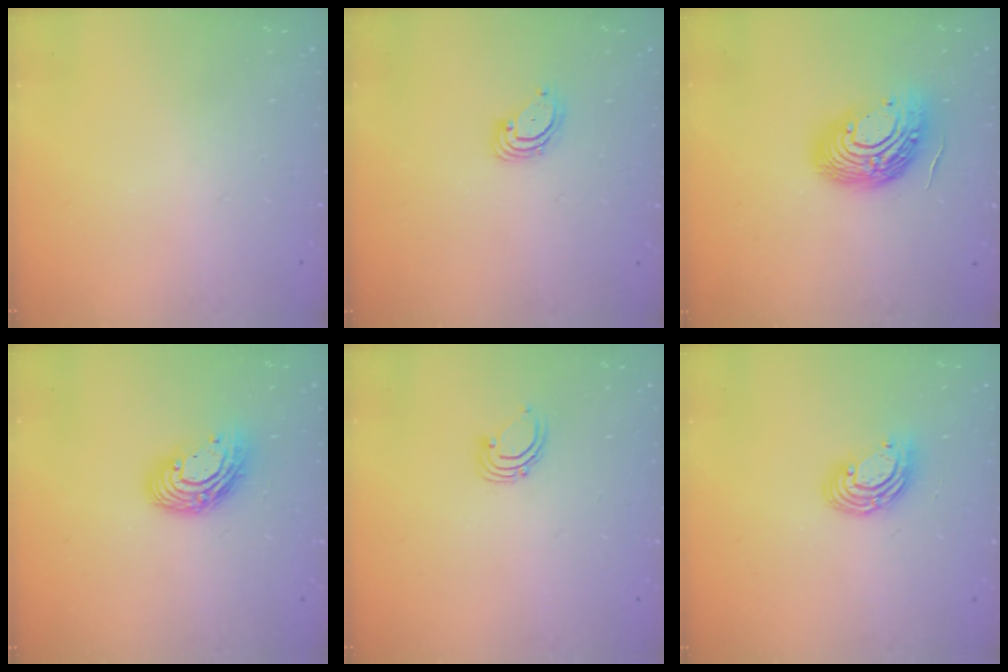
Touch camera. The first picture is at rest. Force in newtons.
{"total": 3.6, "press": 3.6, "slide": 0.3}
{"total": 15.0, "press": 14.9, "slide": 1.5}
{"total": 11.8, "press": 11.8, "slide": 0.8}
{"total": 2.9, "press": 2.9, "slide": 0.2}
{"total": 8.8, "press": 8.7, "slide": 1.5}